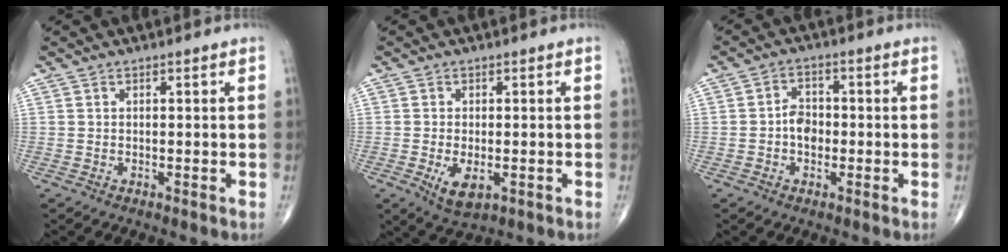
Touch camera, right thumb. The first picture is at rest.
{"total": 5.1, "force": [-1.4, 2.6, 4.2], "torque": [-0.072, -0.010, -0.018]}
{"total": 3.9, "force": [-0.8, 2.8, 2.6], "torque": [-0.028, 0.013, -0.020]}